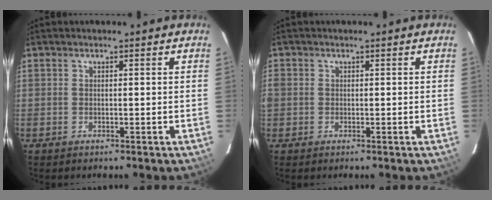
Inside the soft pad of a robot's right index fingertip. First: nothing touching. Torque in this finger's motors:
{"motor_torque": [2.14, 0.00, 0.63, 0.20]}